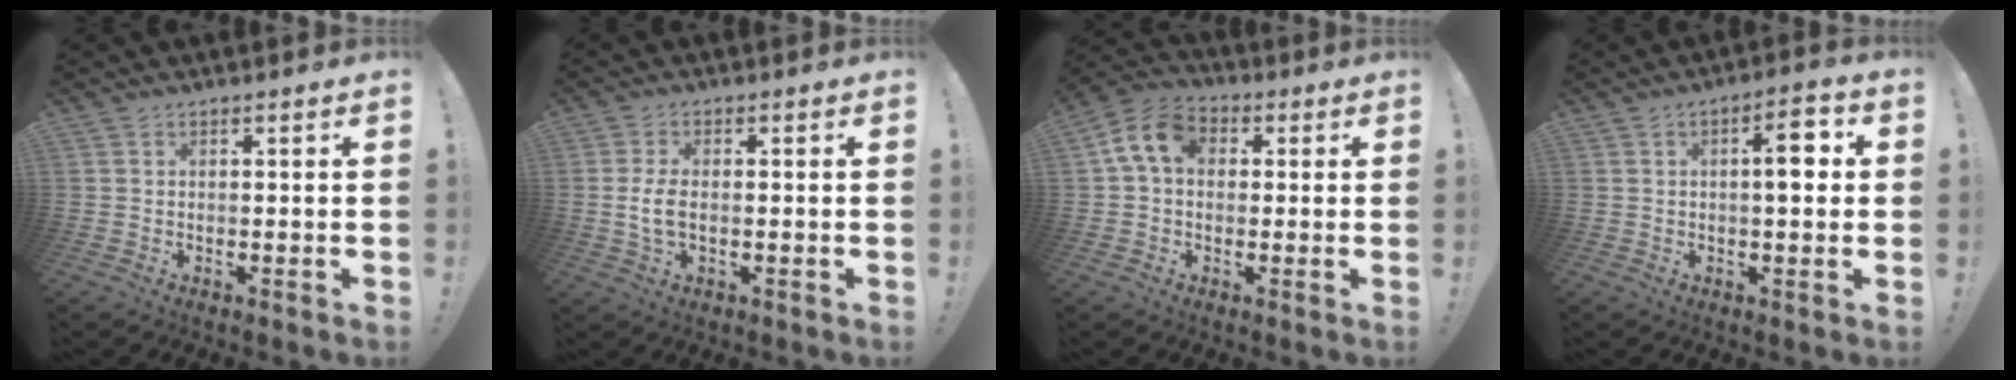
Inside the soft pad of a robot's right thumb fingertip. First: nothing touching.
{"total": 5.1, "force": [-0.7, 2.5, 4.4], "torque": [-0.087, -0.004, -0.013]}
{"total": 10.6, "force": [2.5, 7.4, 7.1], "torque": [-0.126, 0.013, 0.052]}
{"total": 7.3, "force": [1.1, 2.5, 6.8], "torque": [-0.087, 0.002, 0.007]}